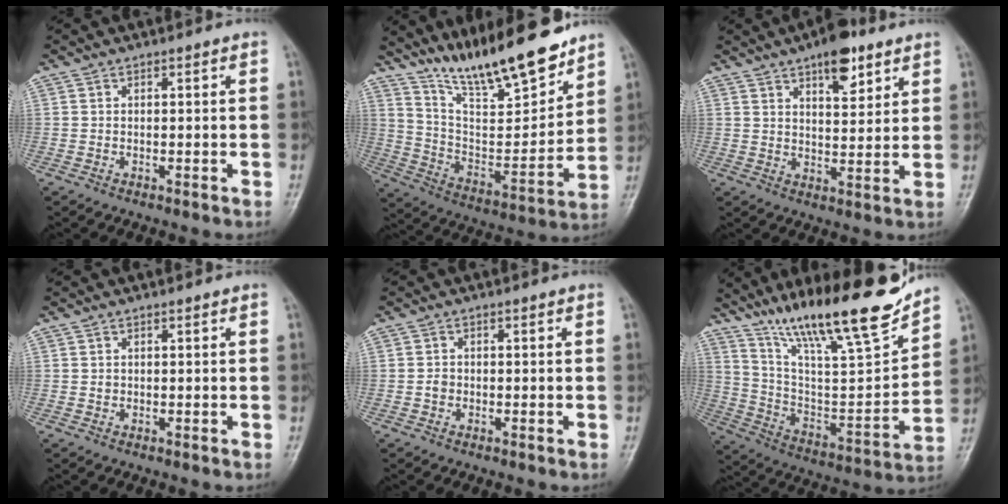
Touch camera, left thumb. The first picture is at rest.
{"total": 19.1, "force": [15.5, 4.1, 10.3], "torque": [-0.133, -0.094, 0.275]}
{"total": 9.0, "force": [5.6, 3.6, 6.0], "torque": [-0.068, -0.030, 0.082]}
{"total": 0.6, "force": [0.3, 0.5, 0.2], "torque": [0.002, 0.000, 0.005]}
{"total": 1.3, "force": [-0.3, 1.1, 0.6], "torque": [-0.005, 0.003, -0.006]}
{"total": 24.8, "force": [17.9, 5.0, 16.3], "torque": [-0.243, -0.071, 0.308]}